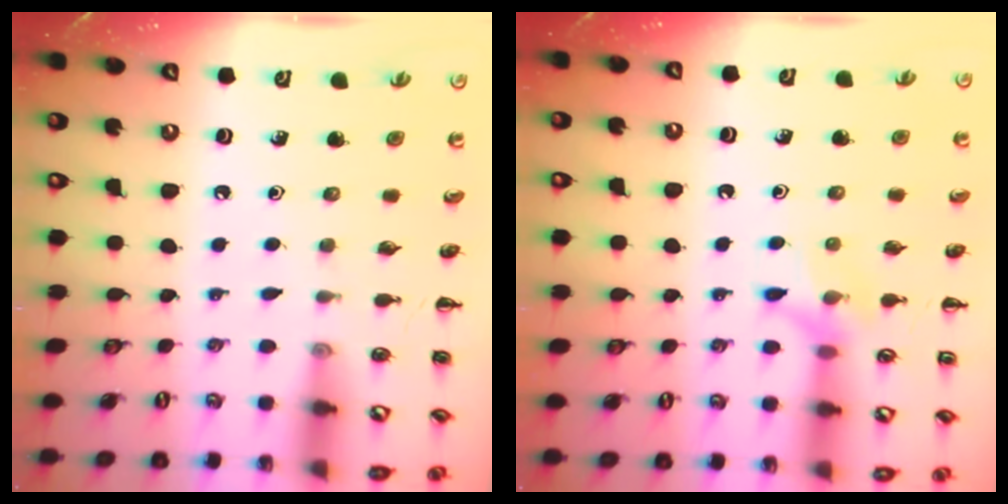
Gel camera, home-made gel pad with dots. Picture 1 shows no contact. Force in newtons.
{"total": 8.2, "press": 8.1, "slide": 0.9}